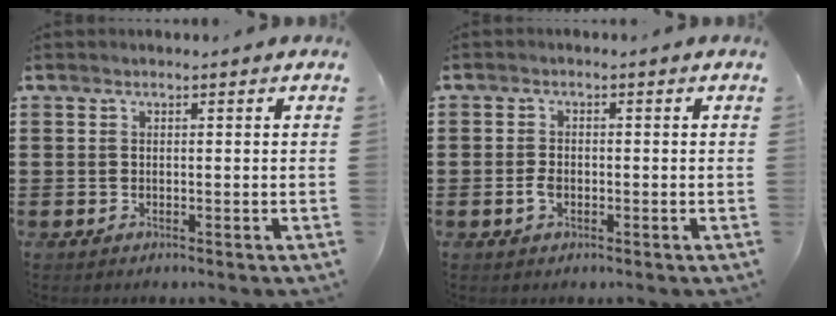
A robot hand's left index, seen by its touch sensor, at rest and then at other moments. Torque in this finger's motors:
{"motor_torque": [0.24, 0.47, 0.14, 0.05]}